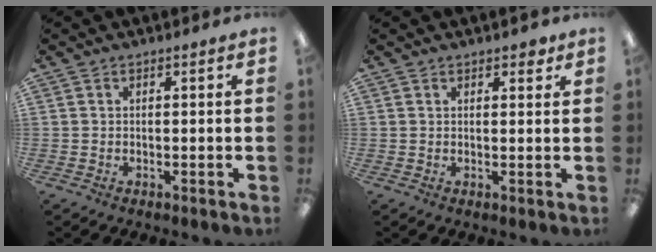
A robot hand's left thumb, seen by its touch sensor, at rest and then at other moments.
{"total": 2.0, "force": [1.5, 0.9, 0.8], "torque": [-0.001, -0.005, 0.024]}